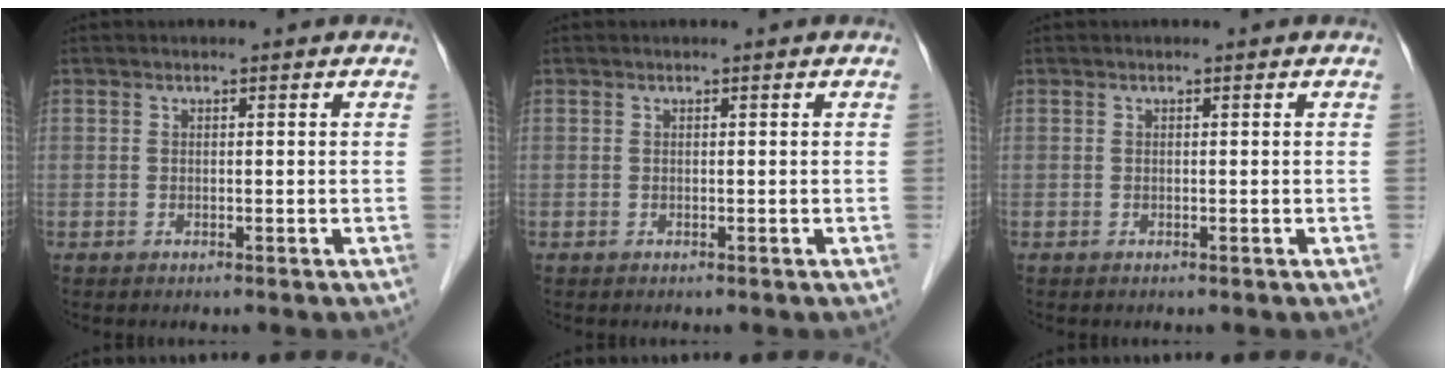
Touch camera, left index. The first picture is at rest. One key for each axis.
{"total": 0.0}
{"total": 0.0}